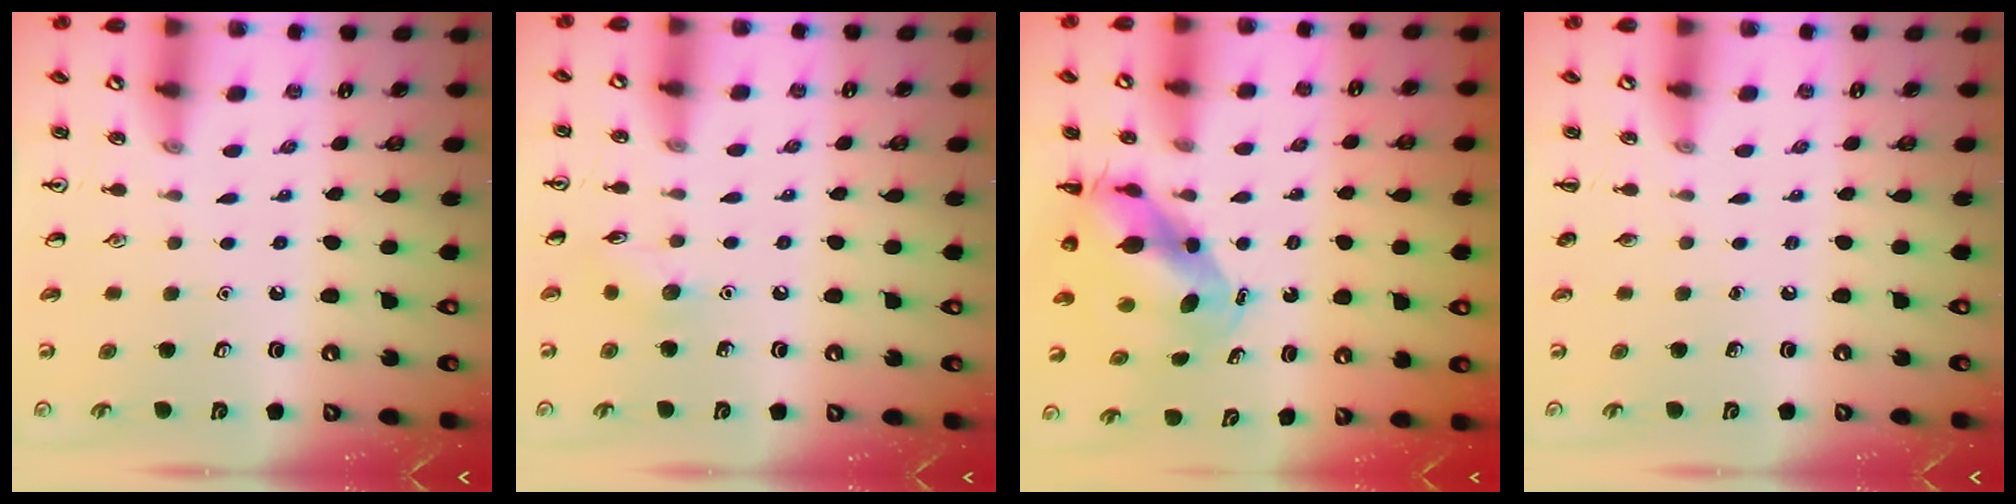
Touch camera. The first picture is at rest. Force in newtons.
{"total": 5.9, "press": 5.7, "slide": 1.5}
{"total": 6.6, "press": 6.4, "slide": 1.8}
{"total": 0.0}